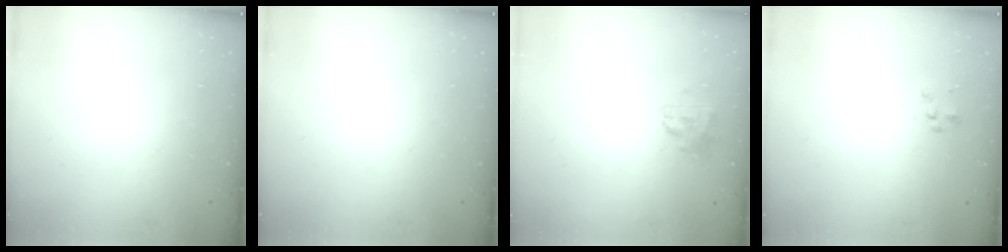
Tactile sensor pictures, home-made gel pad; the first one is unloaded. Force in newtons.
{"total": 0.0}
{"total": 1.5, "press": 1.3, "slide": 0.6}
{"total": 1.6, "press": 1.5, "slide": 0.4}